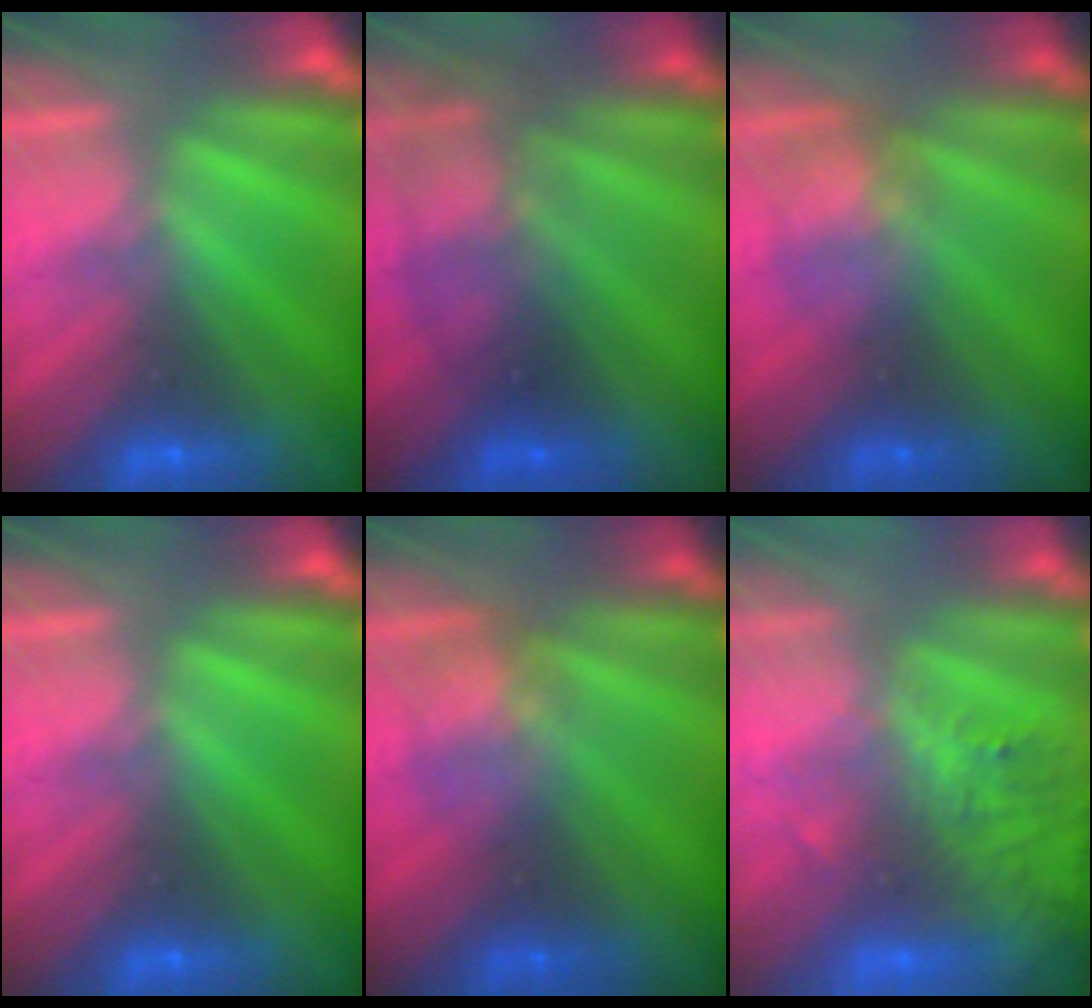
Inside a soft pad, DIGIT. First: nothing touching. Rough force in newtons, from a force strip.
{"total": 2.1}
{"total": 2.3}
{"total": 0.0}
{"total": 2.3}
{"total": 7.0}